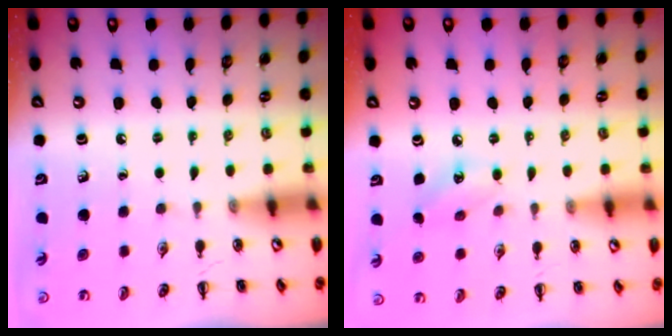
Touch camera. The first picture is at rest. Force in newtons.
{"total": 5.8, "press": 5.5, "slide": 1.6}